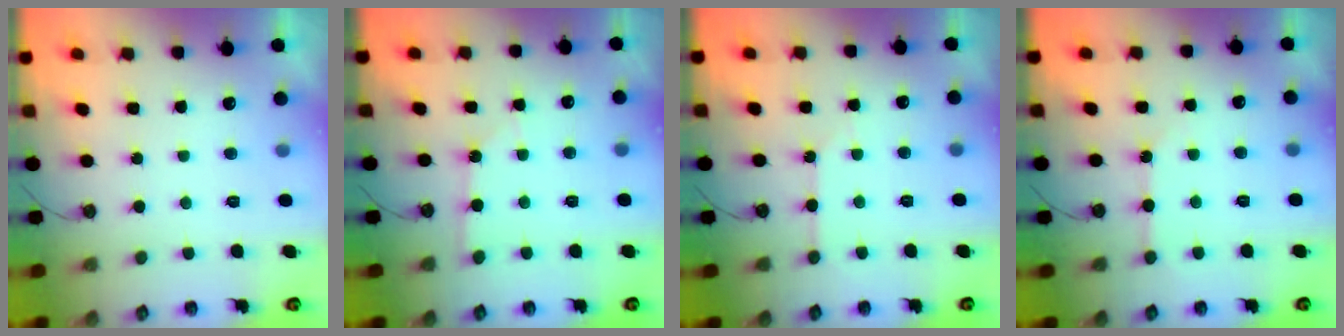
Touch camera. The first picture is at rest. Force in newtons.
{"total": 2.2, "press": 2.2, "slide": 0.4}
{"total": 2.5, "press": 2.4, "slide": 0.4}
{"total": 2.1, "press": 2.0, "slide": 0.3}